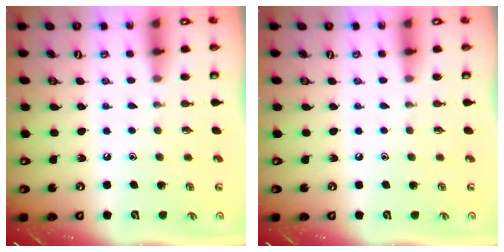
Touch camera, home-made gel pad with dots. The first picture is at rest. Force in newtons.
{"total": 0.0}